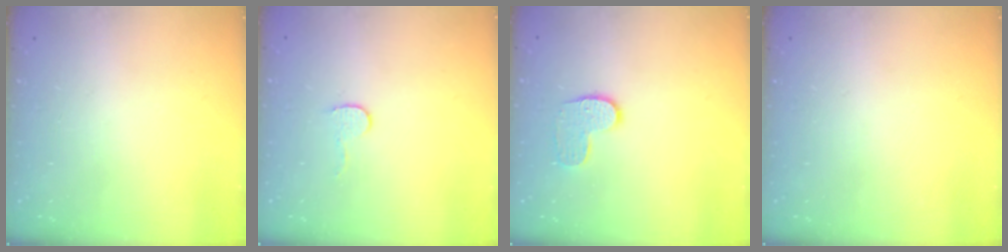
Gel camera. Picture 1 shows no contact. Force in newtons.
{"total": 5.5, "press": 5.5, "slide": 0.4}
{"total": 7.3, "press": 7.3, "slide": 0.2}
{"total": 0.0}